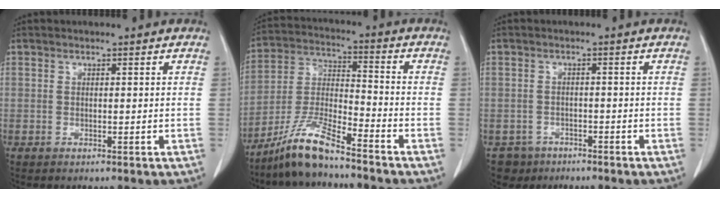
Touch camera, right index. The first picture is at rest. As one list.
[{"total": 10.6, "force": [-8.6, 0.8, 6.2], "torque": [-0.134, -0.010, -0.169]}, {"total": 3.7, "force": [-2.5, 2.6, -0.5], "torque": [0.010, 0.007, -0.043]}]